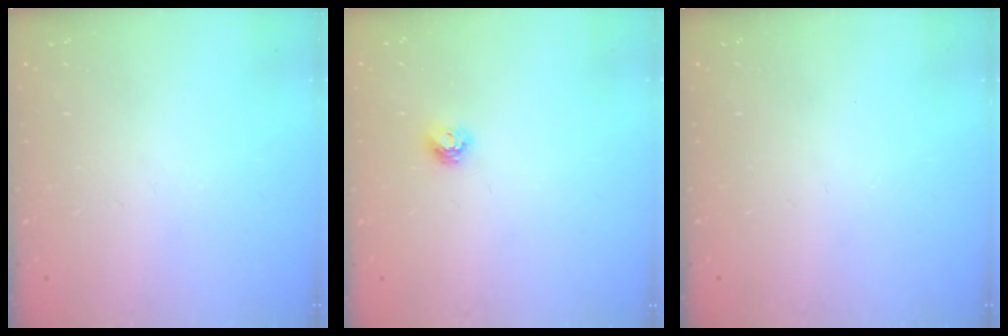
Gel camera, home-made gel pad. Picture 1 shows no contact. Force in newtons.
{"total": 5.6, "press": 5.5, "slide": 0.7}
{"total": 0.0}